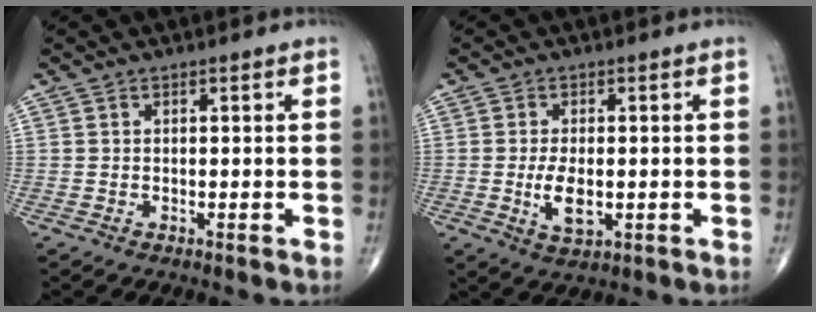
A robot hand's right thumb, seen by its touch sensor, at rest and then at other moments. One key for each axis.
{"total": 5.4, "fx": -0.8, "fy": 2.6, "fz": 4.6, "tx": -0.084, "ty": -0.008, "tz": -0.011}